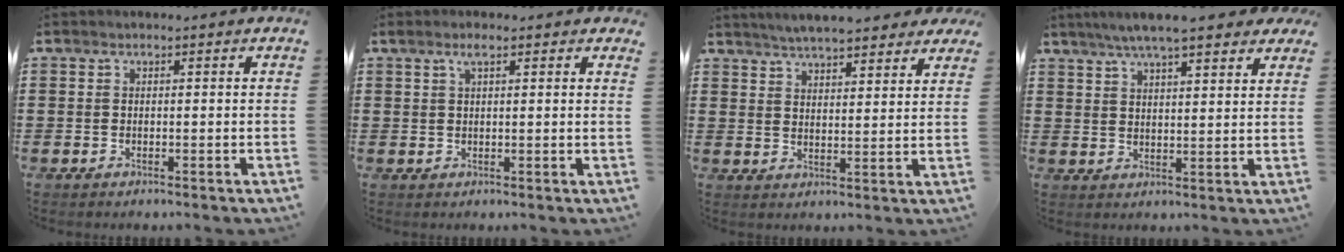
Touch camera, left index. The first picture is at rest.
{"total": 2.7, "force": [1.7, 0.6, 2.0], "torque": [-0.043, 0.004, 0.029]}
{"total": 5.0, "force": [4.8, 0.4, 1.3], "torque": [-0.044, -0.015, 0.087]}
{"total": 6.5, "force": [5.4, 0.6, 3.5], "torque": [-0.084, -0.009, 0.095]}